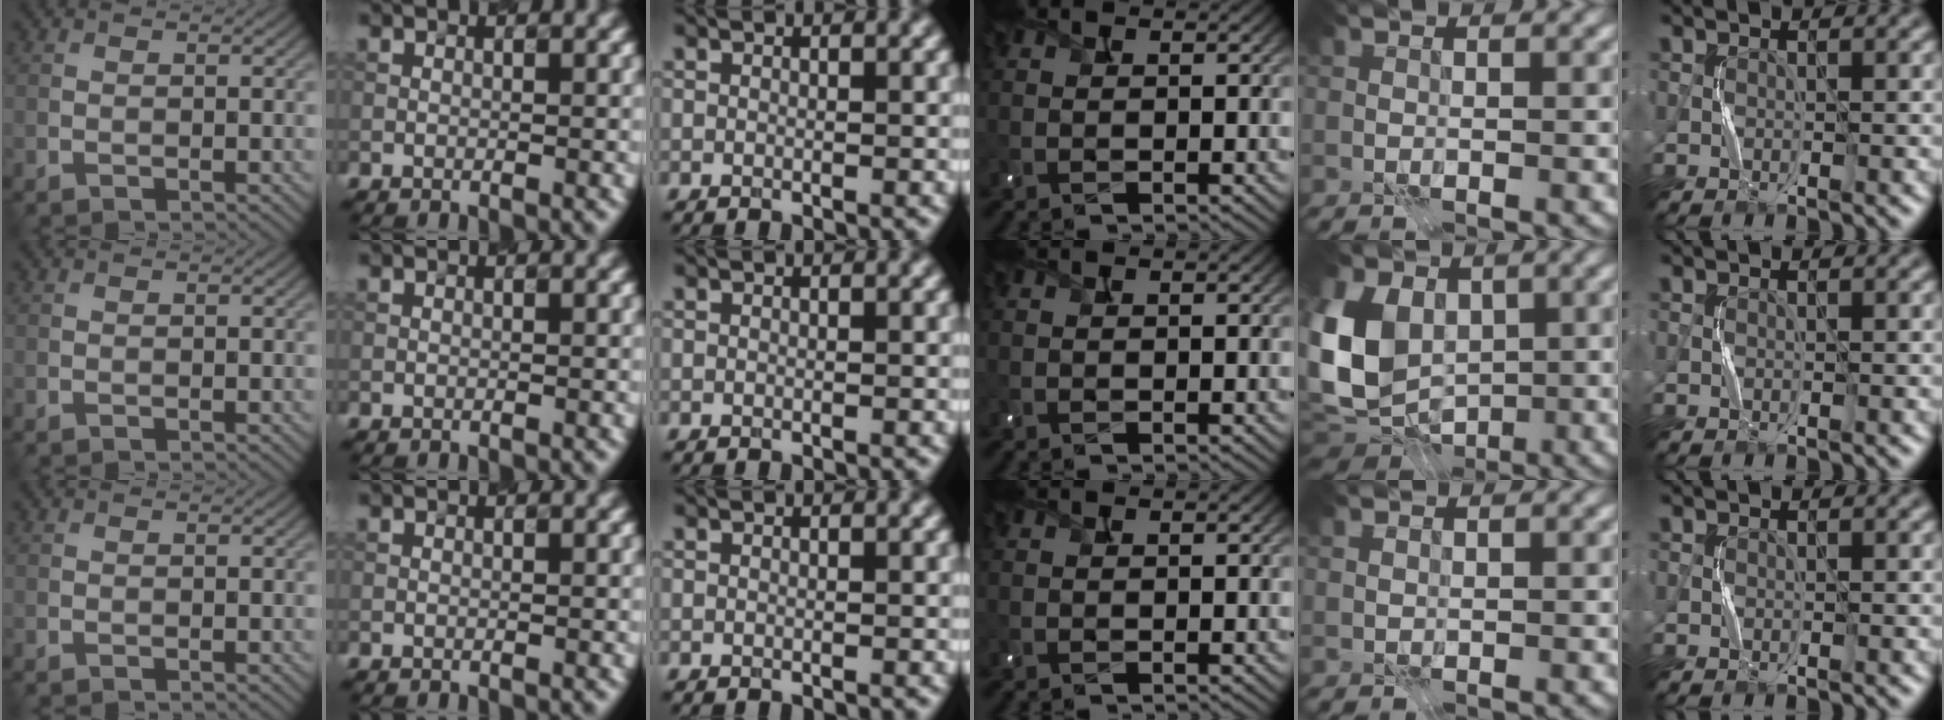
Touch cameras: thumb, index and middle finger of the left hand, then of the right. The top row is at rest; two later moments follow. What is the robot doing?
{"motion": "press", "object": "camera"}